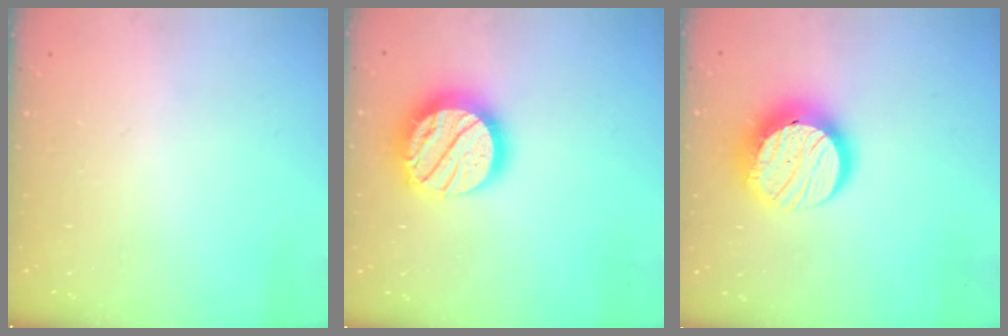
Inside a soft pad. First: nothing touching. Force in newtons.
{"total": 19.1, "press": 19.1, "slide": 1.3}
{"total": 14.6, "press": 14.6, "slide": 0.7}